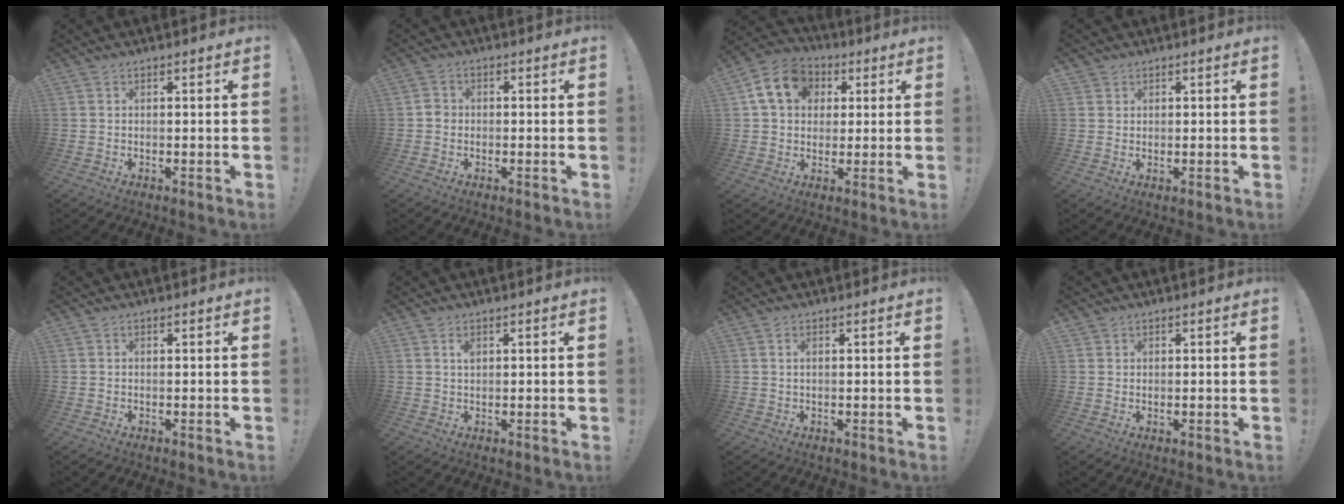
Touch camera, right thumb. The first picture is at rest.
{"total": 2.4, "force": [-1.0, 1.8, 1.2], "torque": [-0.025, 0.013, -0.017]}
{"total": 13.8, "force": [4.7, 10.9, 7.1], "torque": [-0.105, -0.003, 0.094]}
{"total": 1.6, "force": [1.3, 0.9, 0.1], "torque": [0.005, -0.008, 0.024]}
{"total": 0.0}
{"total": 1.8, "force": [0.9, 0.9, 1.2], "torque": [-0.012, -0.005, 0.012]}
{"total": 1.0, "force": [0.4, 0.4, 0.8], "torque": [-0.017, 0.001, 0.007]}
{"total": 1.1, "force": [0.9, 0.6, 0.0], "torque": [0.007, -0.004, 0.016]}